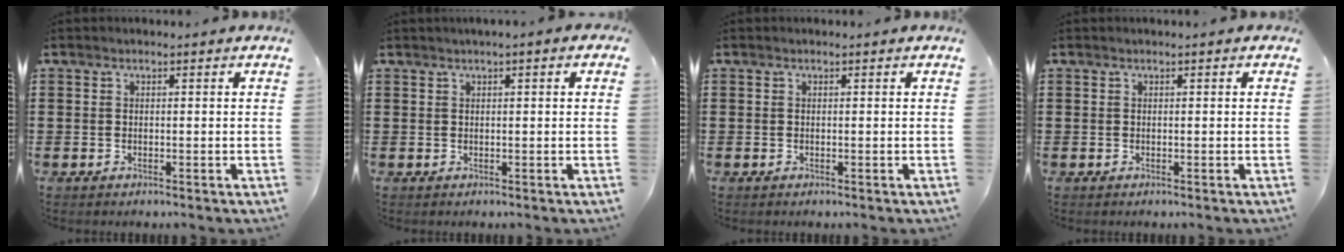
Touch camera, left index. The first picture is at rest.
{"total": 1.1, "force": [0.5, 0.0, 1.0], "torque": [-0.018, -0.001, 0.009]}
{"total": 0.0}
{"total": 0.0}